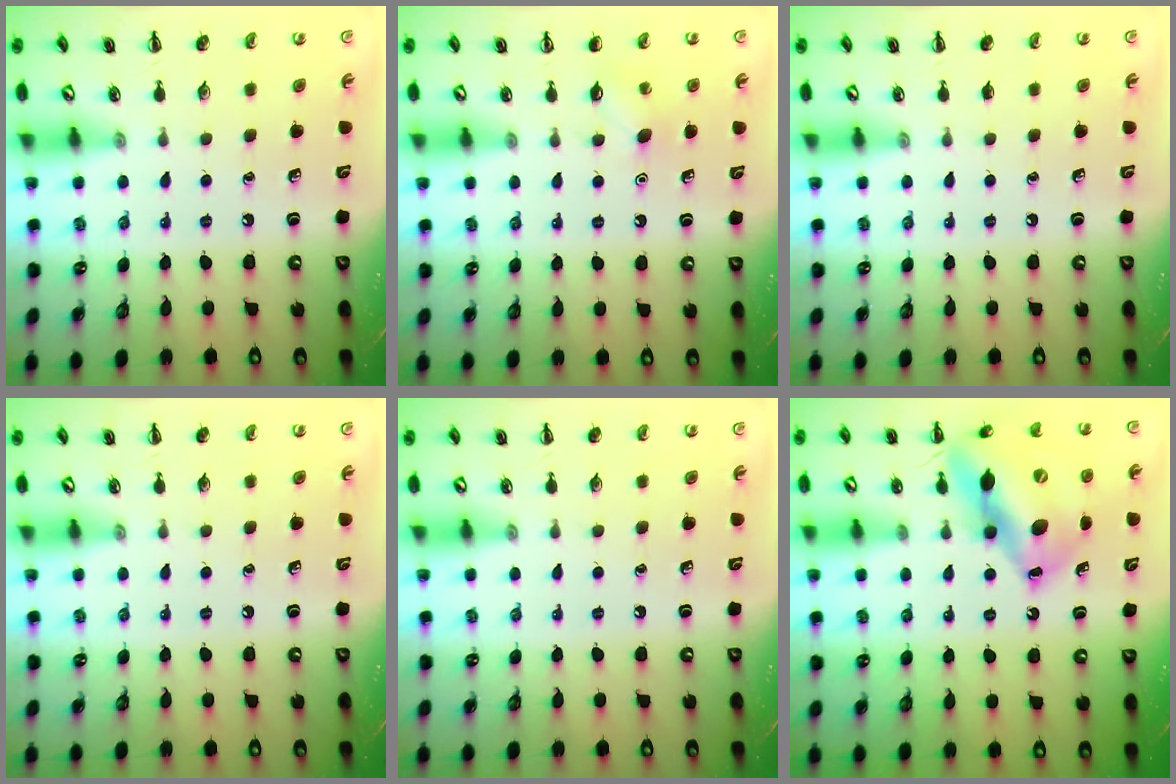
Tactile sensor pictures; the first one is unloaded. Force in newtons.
{"total": 4.4, "press": 4.2, "slide": 1.2}
{"total": 0.0}
{"total": 0.0}
{"total": 0.0}
{"total": 17.5, "press": 16.9, "slide": 4.7}